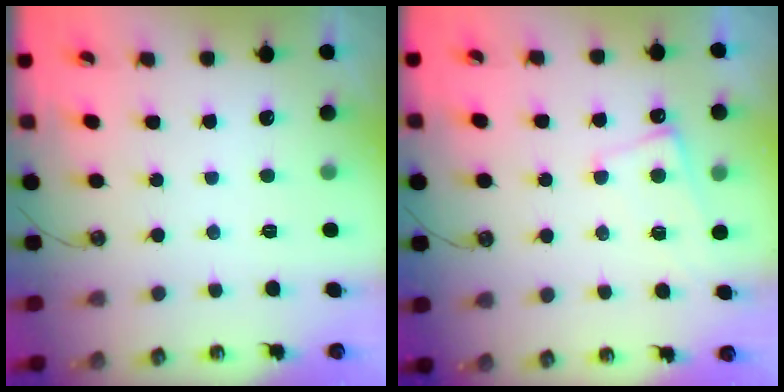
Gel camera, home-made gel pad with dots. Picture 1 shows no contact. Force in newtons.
{"total": 1.6, "press": 1.5, "slide": 0.4}